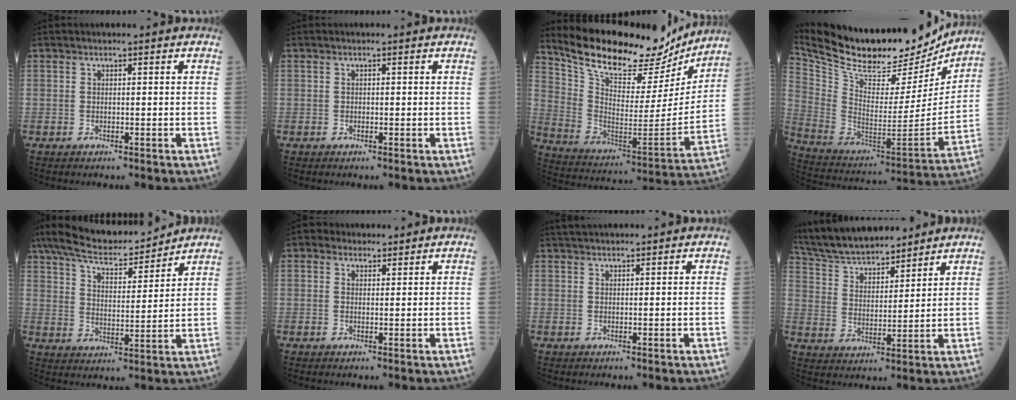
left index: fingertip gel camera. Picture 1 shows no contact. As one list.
[{"total": 0.0}, {"total": 22.7, "force": [20.3, 6.2, 8.0], "torque": [-0.139, -0.024, 0.311]}, {"total": 26.9, "force": [23.6, 7.4, 10.7], "torque": [-0.206, -0.031, 0.362]}, {"total": 14.8, "force": [13.2, 2.6, 6.3], "torque": [-0.106, 0.015, 0.219]}, {"total": 2.5, "force": [1.9, 1.5, 0.4], "torque": [0.001, 0.014, 0.028]}, {"total": 4.3, "force": [3.9, 0.6, 1.7], "torque": [-0.015, 0.037, 0.064]}, {"total": 16.4, "force": [14.7, 3.9, 6.0], "torque": [-0.111, 0.031, 0.262]}]